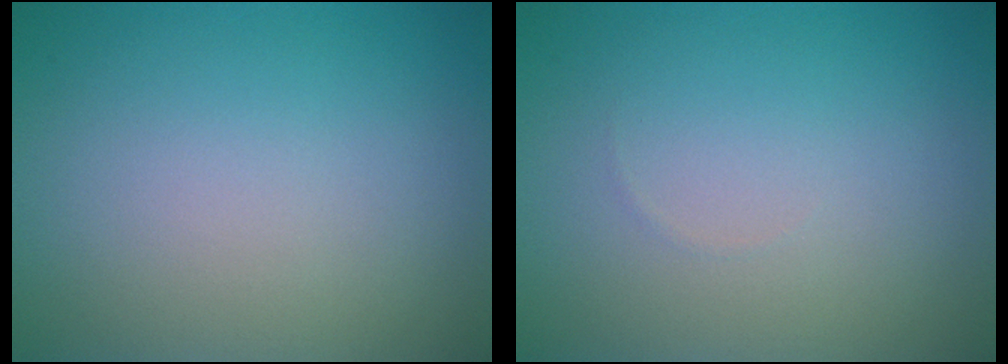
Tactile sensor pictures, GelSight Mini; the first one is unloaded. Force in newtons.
{"total": 0.0}